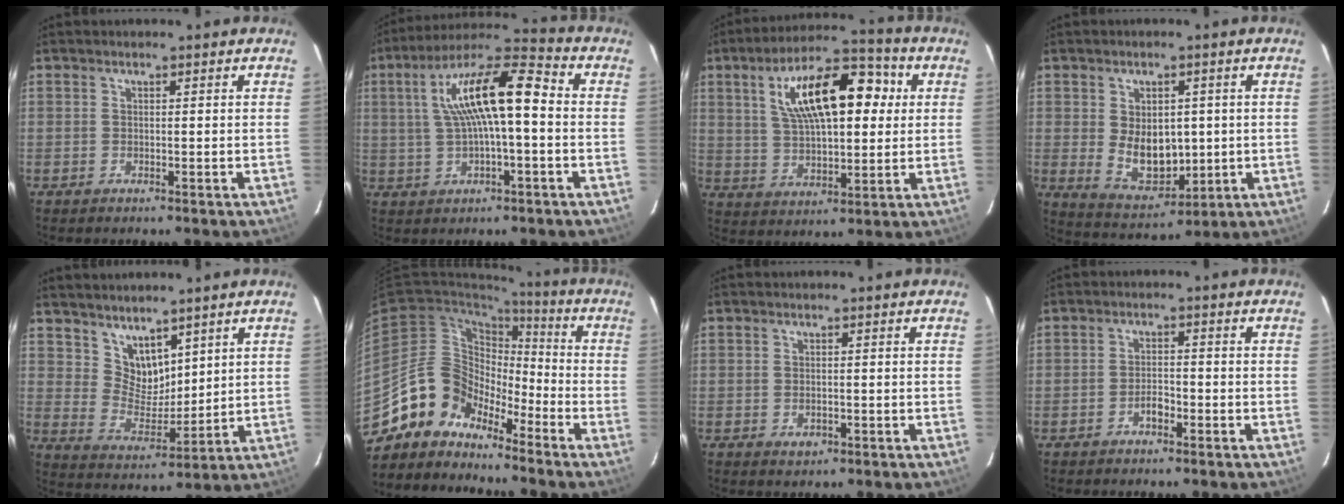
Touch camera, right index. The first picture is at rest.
{"total": 14.4, "force": [1.0, 3.5, 13.9], "torque": [-0.246, 0.029, 0.017]}
{"total": 17.6, "force": [4.8, 7.8, 15.1], "torque": [-0.264, 0.034, 0.080]}
{"total": 9.5, "force": [0.3, 6.6, 6.8], "torque": [-0.127, -0.012, 0.029]}
{"total": 7.8, "force": [5.7, 4.5, 2.8], "torque": [-0.042, -0.001, 0.121]}
{"total": 11.5, "force": [-9.3, 6.7, 1.0], "torque": [-0.026, 0.043, -0.187]}
{"total": 1.9, "force": [-0.5, 1.5, 1.1], "torque": [-0.016, -0.001, -0.005]}
{"total": 2.5, "force": [-1.6, 1.2, 1.5], "torque": [-0.030, 0.006, -0.029]}